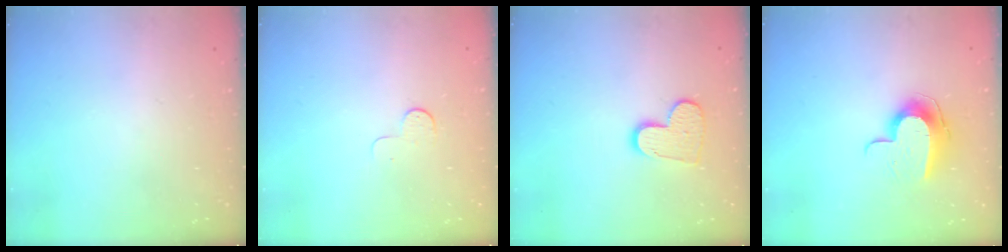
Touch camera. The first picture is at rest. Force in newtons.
{"total": 3.3, "press": 3.3, "slide": 0.4}
{"total": 10.4, "press": 10.4, "slide": 0.7}
{"total": 10.1, "press": 10.0, "slide": 0.5}